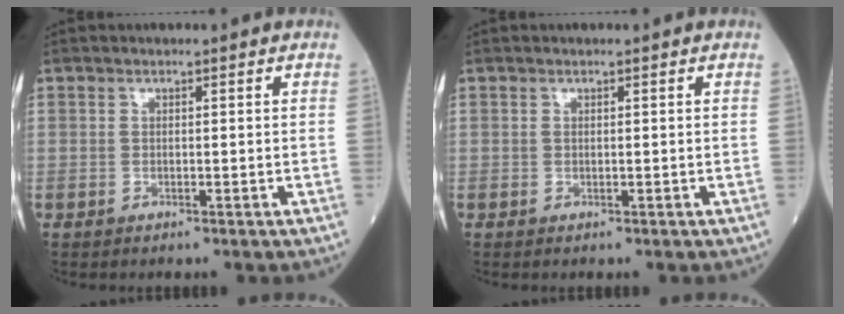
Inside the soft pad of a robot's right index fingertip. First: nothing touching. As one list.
[{"total": 0.0}]